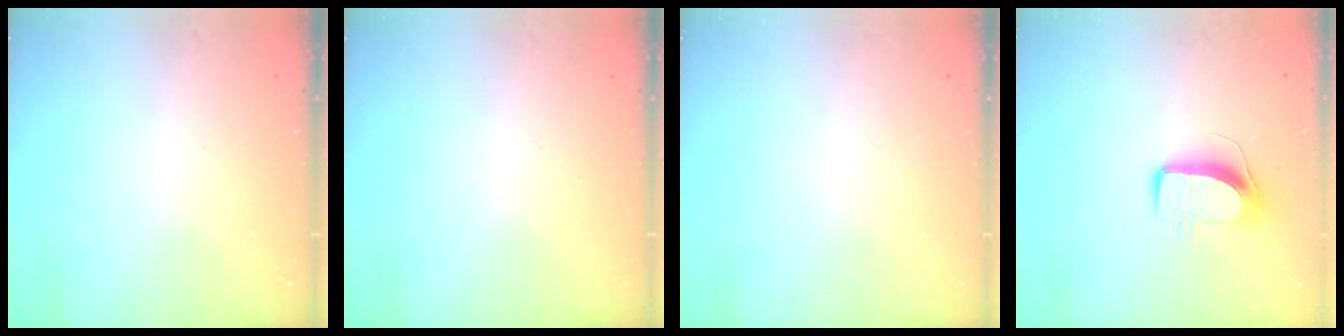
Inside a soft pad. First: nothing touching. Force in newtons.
{"total": 0.0}
{"total": 0.0}
{"total": 9.9, "press": 9.8, "slide": 1.1}